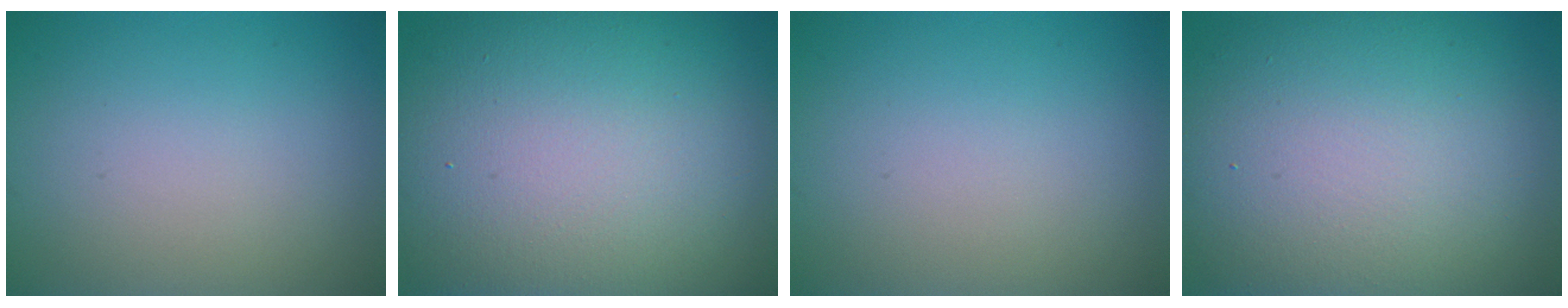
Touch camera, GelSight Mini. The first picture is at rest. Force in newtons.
{"total": 18.3, "press": 18.3, "slide": 1.0}
{"total": 0.0}
{"total": 15.0, "press": 15.0, "slide": 0.4}